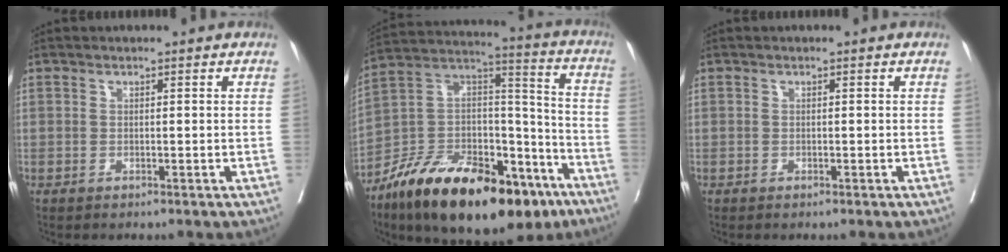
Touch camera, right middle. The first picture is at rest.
{"total": 27.7, "force": [-18.5, 10.2, 17.9], "torque": [-0.275, 0.015, -0.308]}
{"total": 0.0}